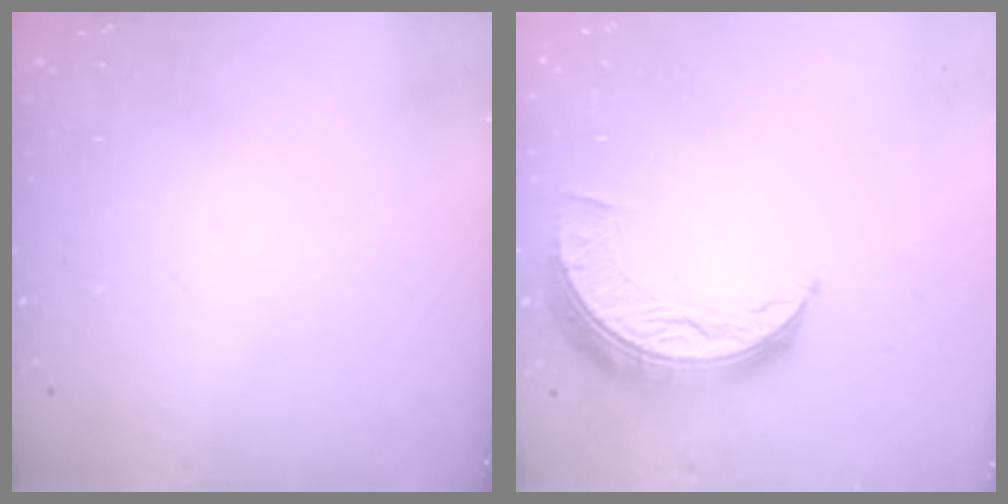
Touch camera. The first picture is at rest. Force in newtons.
{"total": 9.5, "press": 9.5, "slide": 0.5}